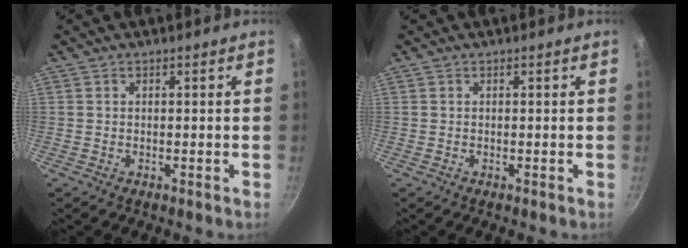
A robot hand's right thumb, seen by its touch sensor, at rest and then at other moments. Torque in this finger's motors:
{"motor_torque": [-0.21, -0.03, 0.00, 0.00, 0.00]}